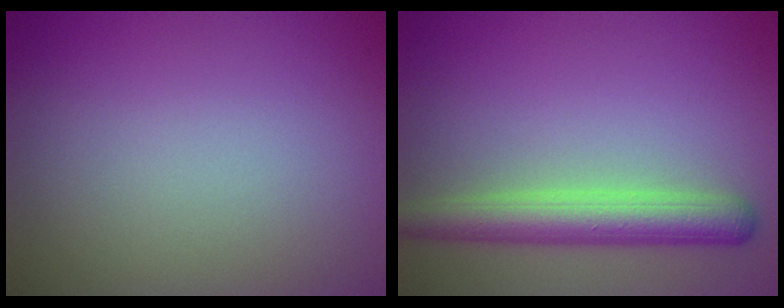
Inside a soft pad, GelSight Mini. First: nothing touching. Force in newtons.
{"total": 4.7, "press": 4.7, "slide": 0.2}